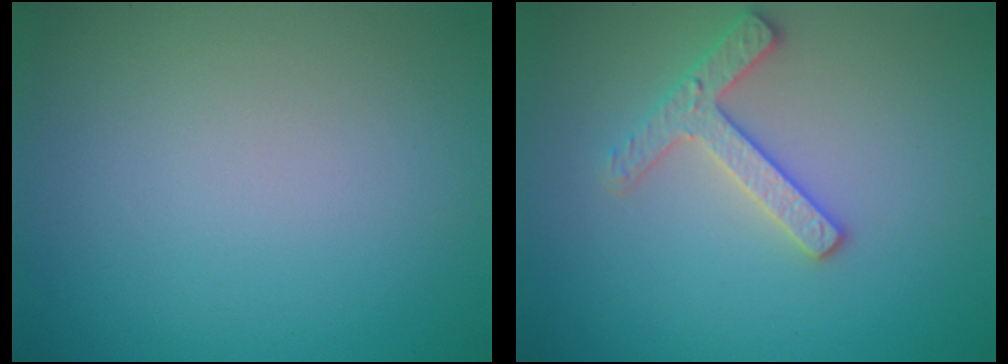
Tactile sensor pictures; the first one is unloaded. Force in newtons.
{"total": 2.6, "press": 2.6, "slide": 0.3}